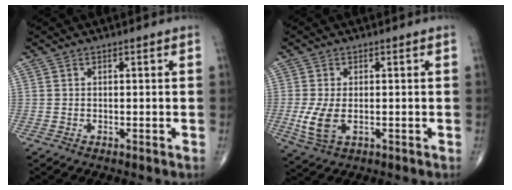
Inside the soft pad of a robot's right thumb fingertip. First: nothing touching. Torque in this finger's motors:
{"motor_torque": [-0.18, 0.46, 0.38, 0.25, 0.07]}